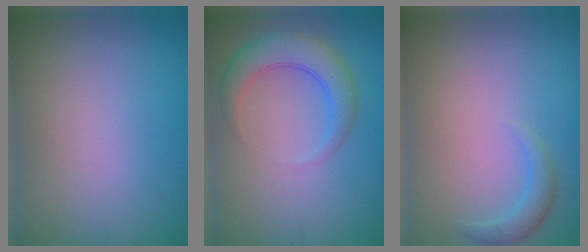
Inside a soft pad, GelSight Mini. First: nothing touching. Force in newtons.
{"total": 4.0, "press": 4.0, "slide": 0.1}
{"total": 1.6, "press": 1.6, "slide": 0.1}